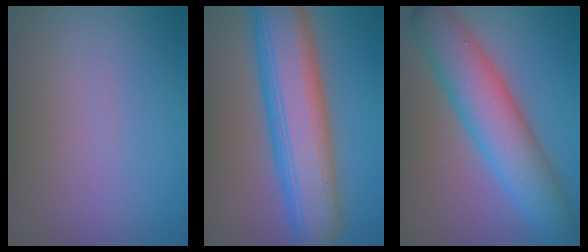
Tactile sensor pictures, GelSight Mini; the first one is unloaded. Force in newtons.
{"total": 11.2, "press": 11.2, "slide": 0.4}
{"total": 8.3, "press": 8.3, "slide": 0.1}